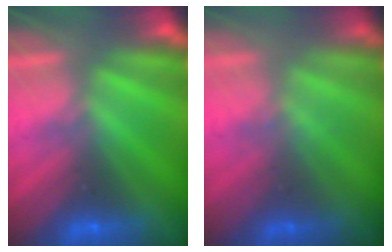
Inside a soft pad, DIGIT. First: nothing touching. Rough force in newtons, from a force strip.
{"total": 1.3}